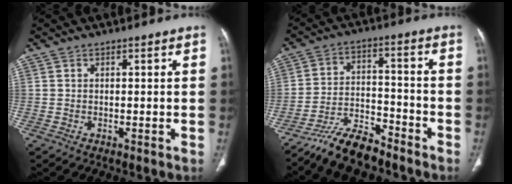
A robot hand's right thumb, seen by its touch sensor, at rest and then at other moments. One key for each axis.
{"total": 9.5, "fx": -8.3, "fy": 2.8, "fz": 3.8, "tx": -0.067, "ty": 0.055, "tz": -0.153}